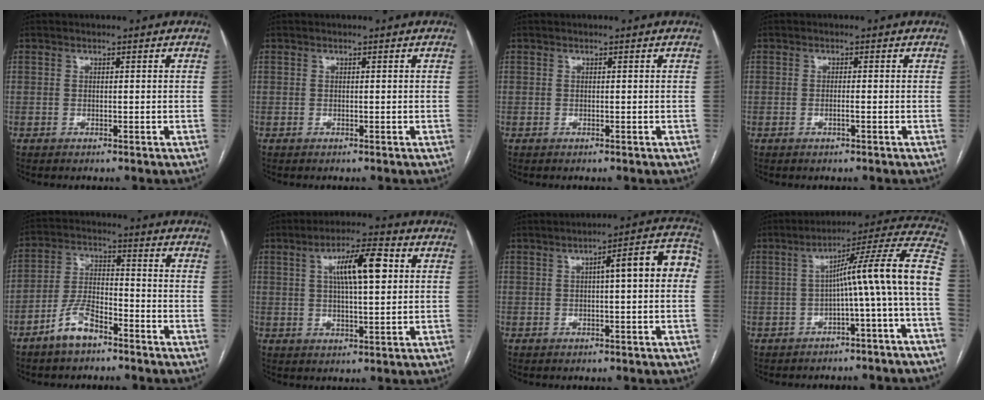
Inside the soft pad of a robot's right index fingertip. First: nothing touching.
{"total": 0.0}
{"total": 0.0}
{"total": 0.9, "force": [-0.3, 0.0, 0.9], "torque": [-0.018, 0.000, -0.005]}
{"total": 7.4, "force": [-5.1, 2.8, 4.6], "torque": [-0.102, 0.009, -0.099]}
{"total": 9.3, "force": [2.5, 1.9, 8.8], "torque": [-0.154, 0.017, 0.042]}
{"total": 9.0, "force": [1.0, 1.5, 8.8], "torque": [-0.113, 0.035, 0.008]}
{"total": 13.3, "force": [-2.1, -1.6, 13.1], "torque": [-0.168, 0.038, -0.040]}